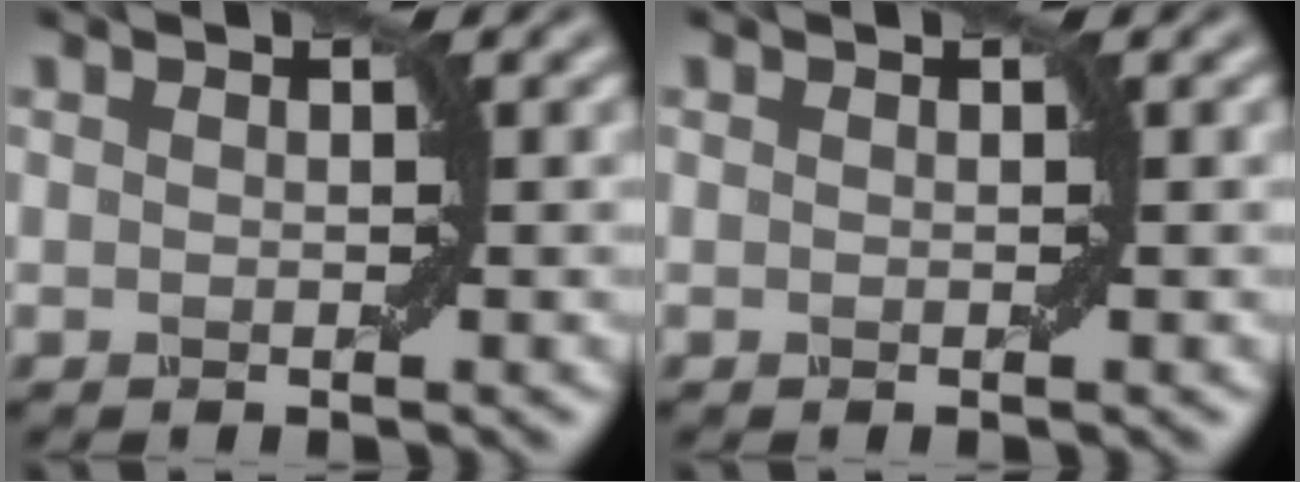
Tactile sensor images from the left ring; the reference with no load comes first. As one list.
[{"total": 0.0}]